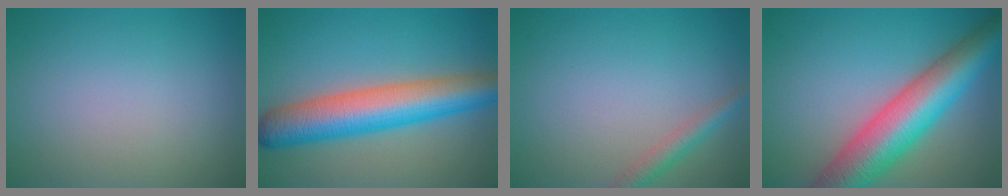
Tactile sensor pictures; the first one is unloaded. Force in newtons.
{"total": 8.9, "press": 8.9, "slide": 0.3}
{"total": 2.0, "press": 2.0, "slide": 0.1}
{"total": 10.6, "press": 10.6, "slide": 0.3}